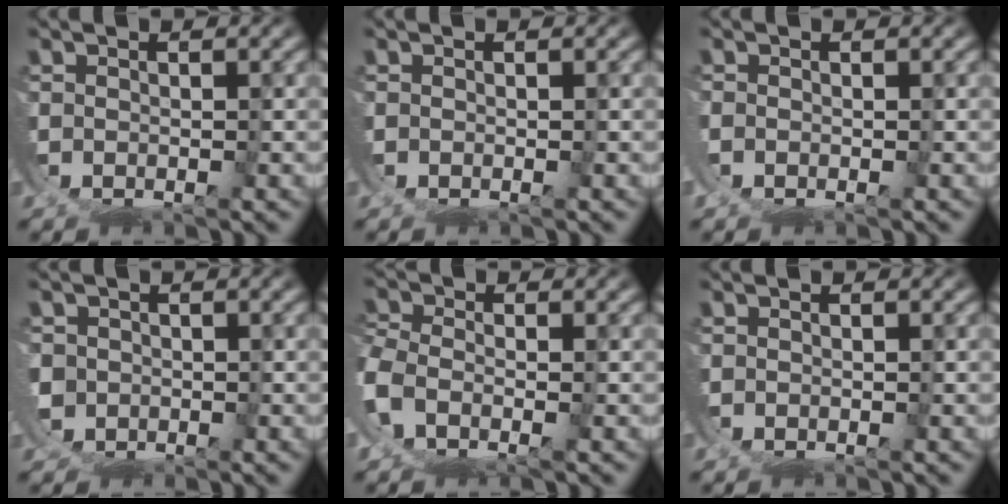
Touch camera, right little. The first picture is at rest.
{"total": 0.0}
{"total": 0.9, "force": [-0.5, 0.7, 0.3], "torque": [-0.013, -0.006, -0.006]}
{"total": 1.6, "force": [0.0, 1.1, -1.2], "torque": [-0.004, -0.026, 0.013]}
{"total": 3.9, "force": [-1.8, 2.7, 2.2], "torque": [-0.088, -0.028, -0.016]}
{"total": 0.0}